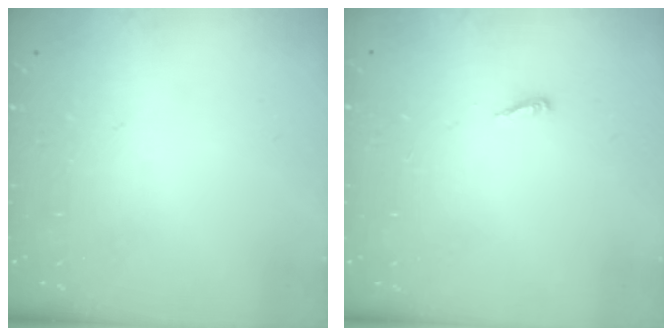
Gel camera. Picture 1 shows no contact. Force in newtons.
{"total": 3.2, "press": 3.2, "slide": 0.2}